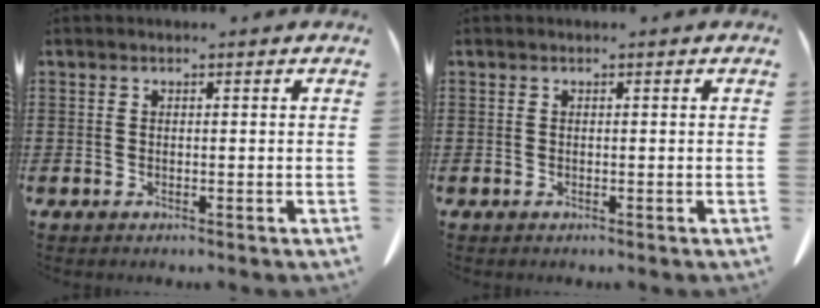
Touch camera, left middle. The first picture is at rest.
{"total": 0.0}